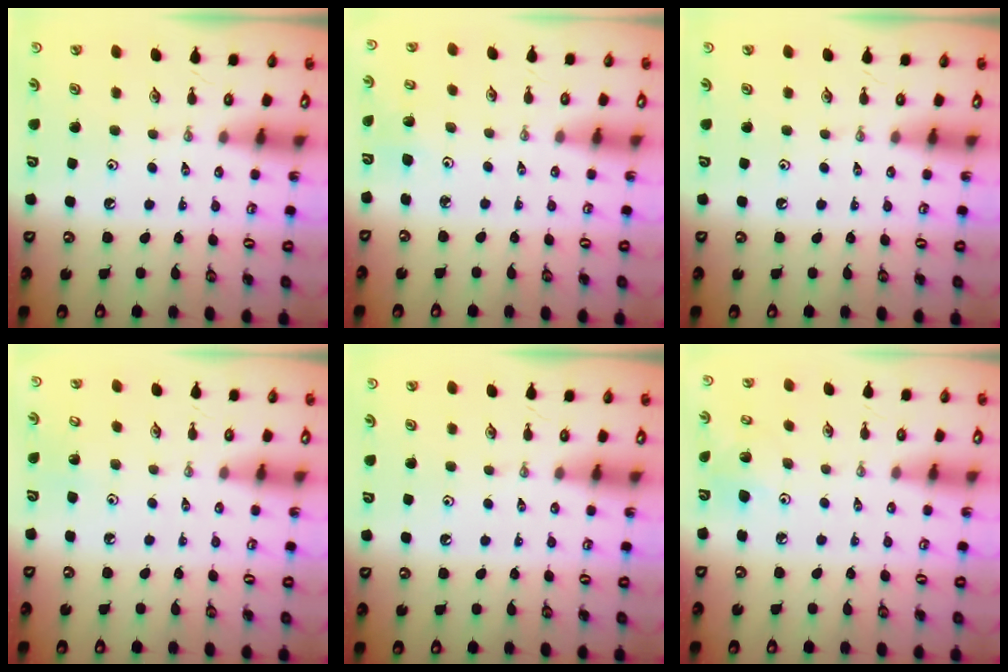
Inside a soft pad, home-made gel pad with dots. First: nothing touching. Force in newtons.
{"total": 3.0, "press": 2.9, "slide": 0.9}
{"total": 0.0}
{"total": 2.8, "press": 2.8, "slide": 0.2}
{"total": 0.0}
{"total": 6.3, "press": 6.1, "slide": 1.6}